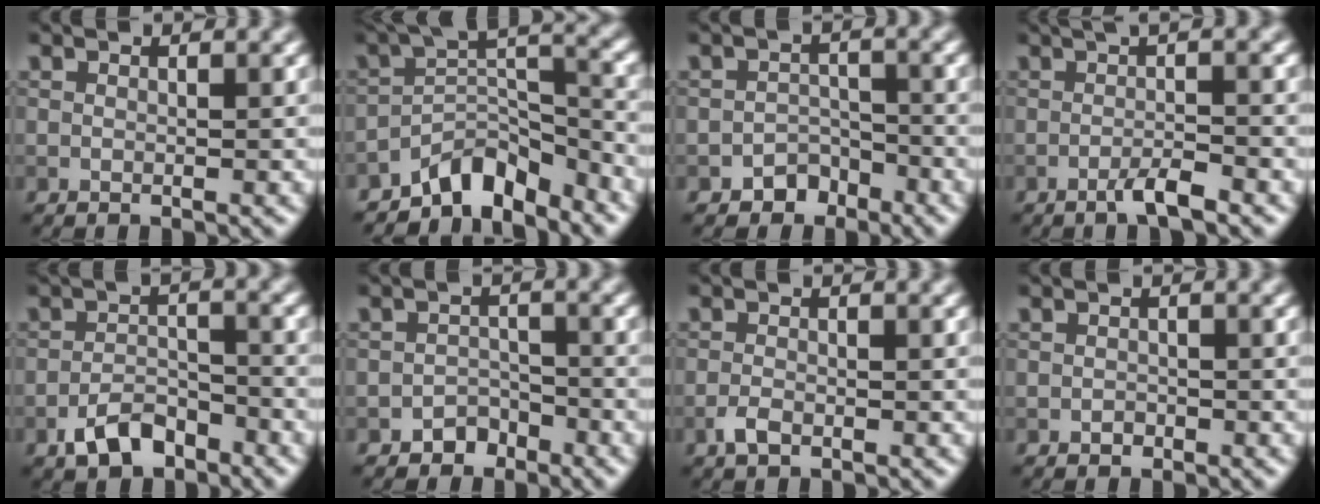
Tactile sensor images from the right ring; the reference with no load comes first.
{"total": 6.2, "force": [-4.9, 2.3, 3.0], "torque": [-0.031, 0.008, -0.096]}
{"total": 2.3, "force": [-1.7, 1.5, 0.5], "torque": [0.004, 0.007, -0.030]}
{"total": 3.7, "force": [-1.1, 0.8, 3.5], "torque": [-0.052, 0.000, -0.026]}
{"total": 4.0, "force": [-2.6, 1.8, 2.4], "torque": [-0.040, 0.006, -0.050]}
{"total": 2.0, "force": [-1.5, 1.2, 0.4], "torque": [0.003, 0.008, -0.028]}
{"total": 1.4, "force": [-0.9, 0.6, 0.9], "torque": [-0.021, -0.002, -0.020]}
{"total": 0.7, "force": [-0.4, 0.5, 0.3], "torque": [-0.003, -0.003, -0.008]}